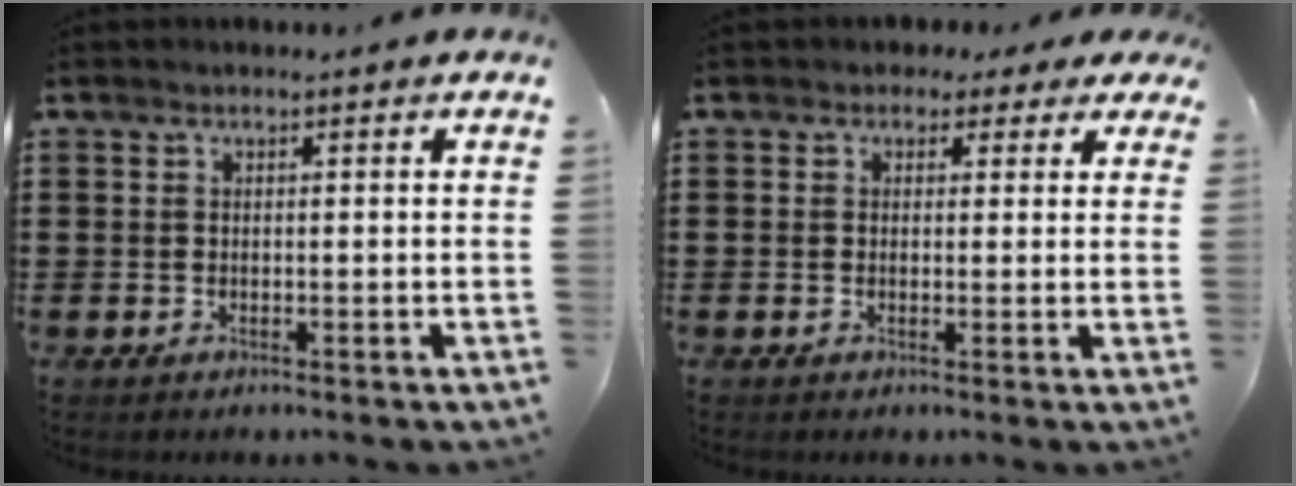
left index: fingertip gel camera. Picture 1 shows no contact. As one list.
[{"total": 2.1, "force": [1.1, 1.6, 0.6], "torque": [-0.020, 0.010, 0.020]}]